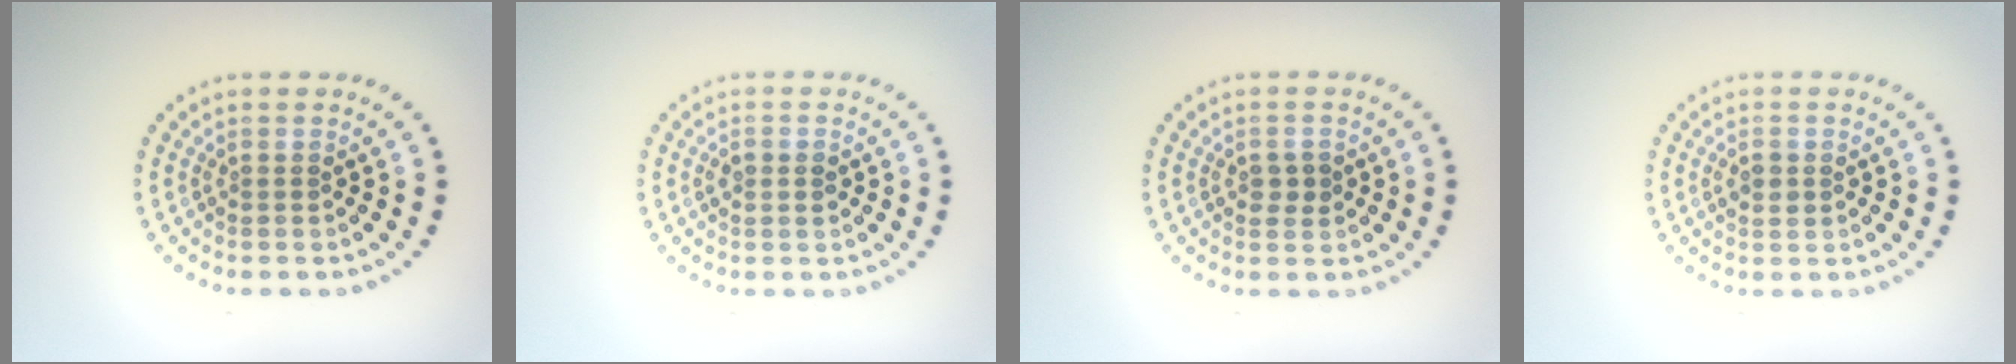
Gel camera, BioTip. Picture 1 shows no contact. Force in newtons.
{"total": 1.3, "press": 1.3, "slide": 0.1}
{"total": 1.5, "press": 1.5, "slide": 0.1}
{"total": 1.1, "press": 1.1, "slide": 0.1}